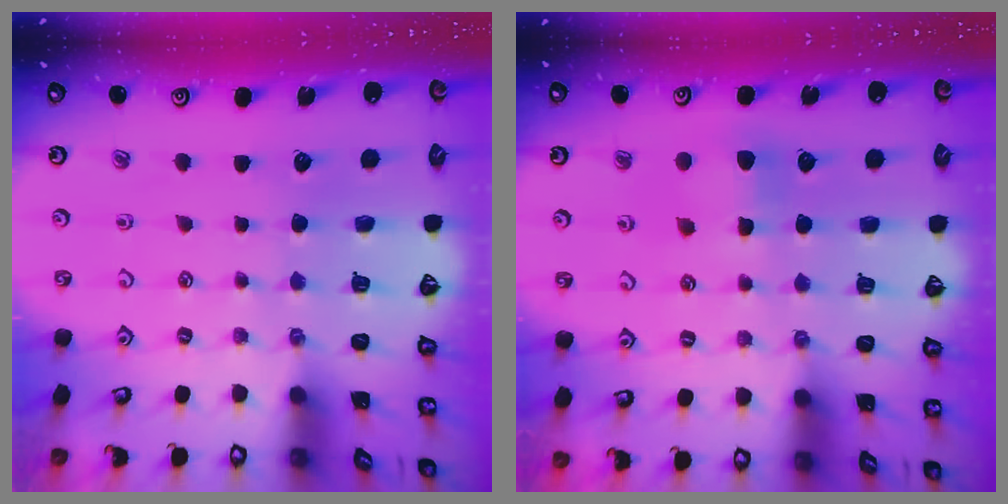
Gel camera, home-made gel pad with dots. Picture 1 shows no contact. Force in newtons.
{"total": 6.6, "press": 6.5, "slide": 0.8}